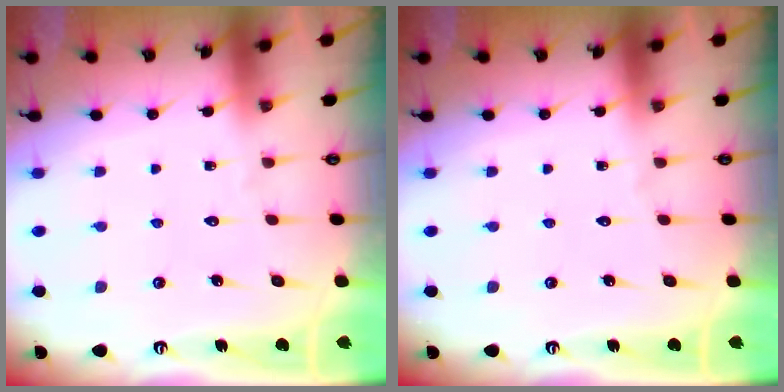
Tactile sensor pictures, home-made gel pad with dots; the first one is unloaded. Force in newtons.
{"total": 0.0}